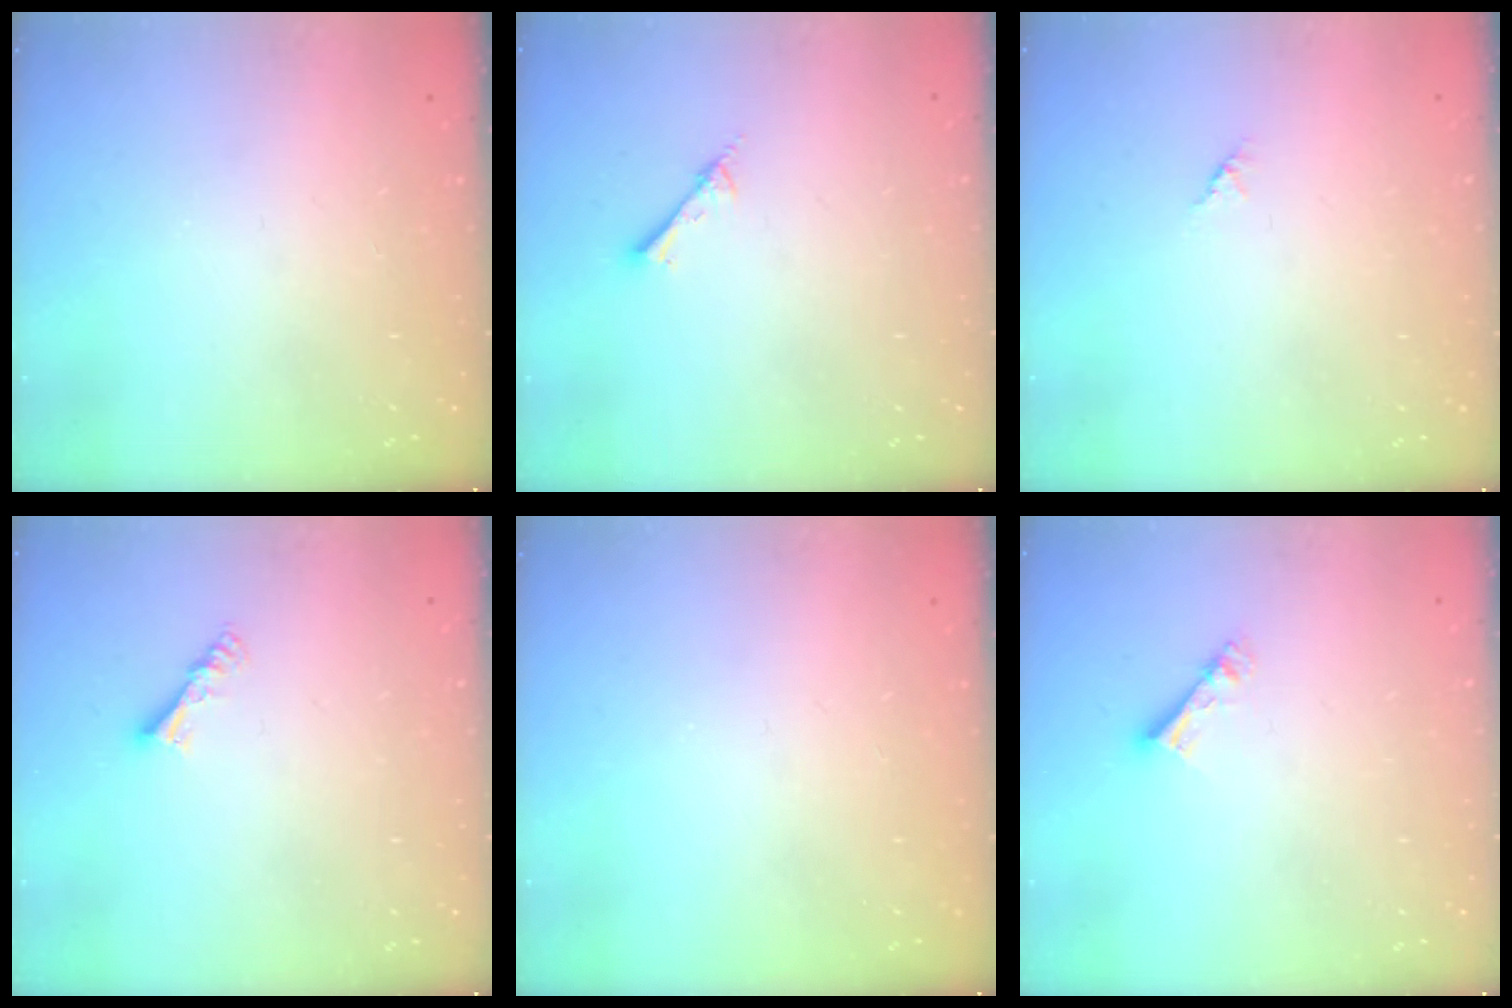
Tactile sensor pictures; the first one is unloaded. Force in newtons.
{"total": 1.5, "press": 1.4, "slide": 0.2}
{"total": 1.2, "press": 1.2, "slide": 0.3}
{"total": 5.2, "press": 5.1, "slide": 0.5}
{"total": 0.0}
{"total": 4.6, "press": 4.6, "slide": 0.4}